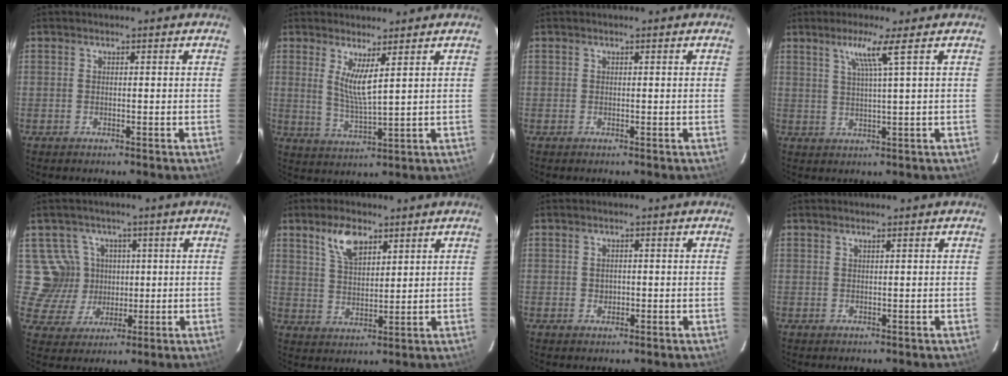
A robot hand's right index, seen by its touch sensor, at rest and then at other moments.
{"total": 5.4, "force": [2.6, 0.4, 4.8], "torque": [-0.092, -0.019, 0.048]}
{"total": 0.0}
{"total": 4.9, "force": [2.5, -1.2, 4.0], "torque": [-0.070, -0.001, 0.047]}
{"total": 8.2, "force": [1.4, 8.0, 0.8], "torque": [-0.034, 0.020, 0.034]}
{"total": 7.5, "force": [4.5, 3.5, 4.8], "torque": [-0.087, 0.011, 0.088]}
{"total": 1.6, "force": [-0.2, 1.5, 0.6], "torque": [-0.008, 0.003, -0.002]}
{"total": 0.6, "force": [0.5, -0.1, 0.4], "torque": [-0.006, 0.002, 0.008]}